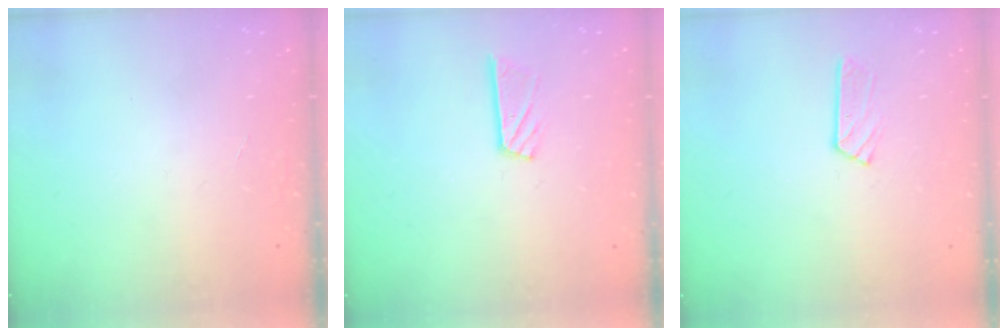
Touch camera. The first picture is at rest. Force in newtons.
{"total": 7.3, "press": 7.3, "slide": 0.4}
{"total": 4.0, "press": 4.0, "slide": 0.3}